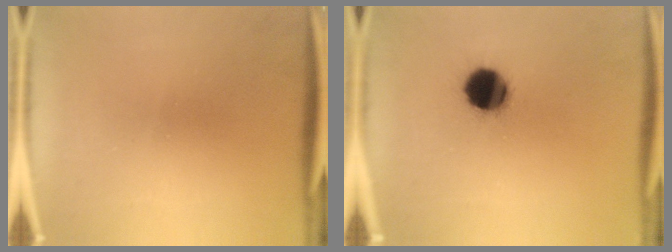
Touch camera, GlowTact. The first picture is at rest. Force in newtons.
{"total": 10.8}